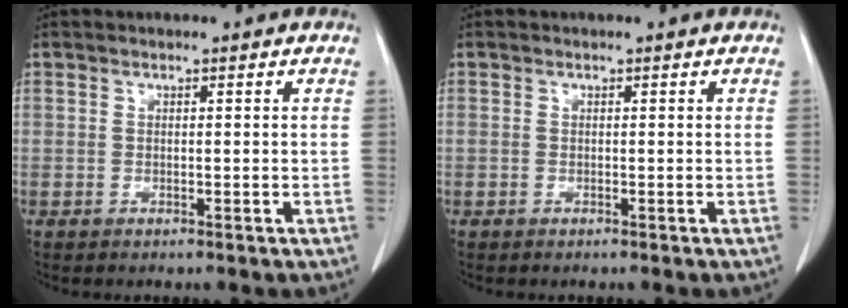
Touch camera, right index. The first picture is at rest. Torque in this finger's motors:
{"motor_torque": [0.27, 0.07, 0.19, 0.06]}